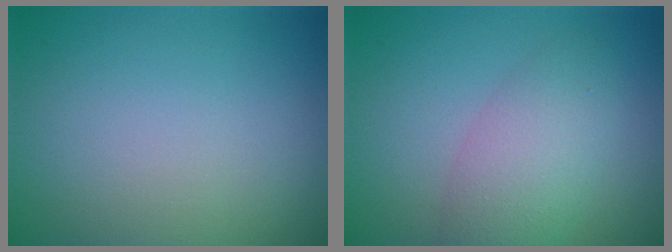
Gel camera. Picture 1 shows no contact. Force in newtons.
{"total": 4.1, "press": 4.1, "slide": 0.2}